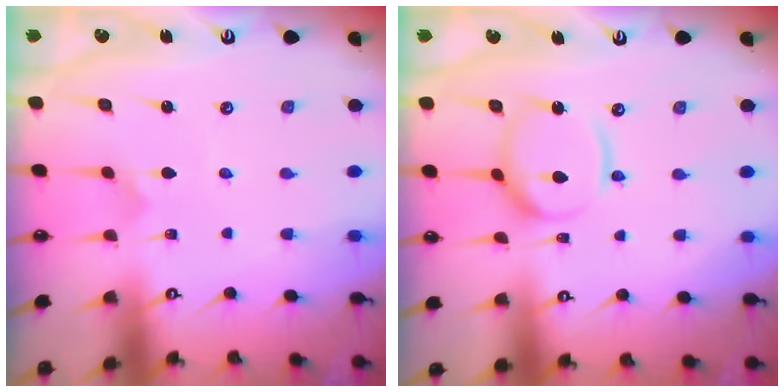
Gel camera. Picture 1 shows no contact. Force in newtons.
{"total": 11.4, "press": 11.4, "slide": 1.1}